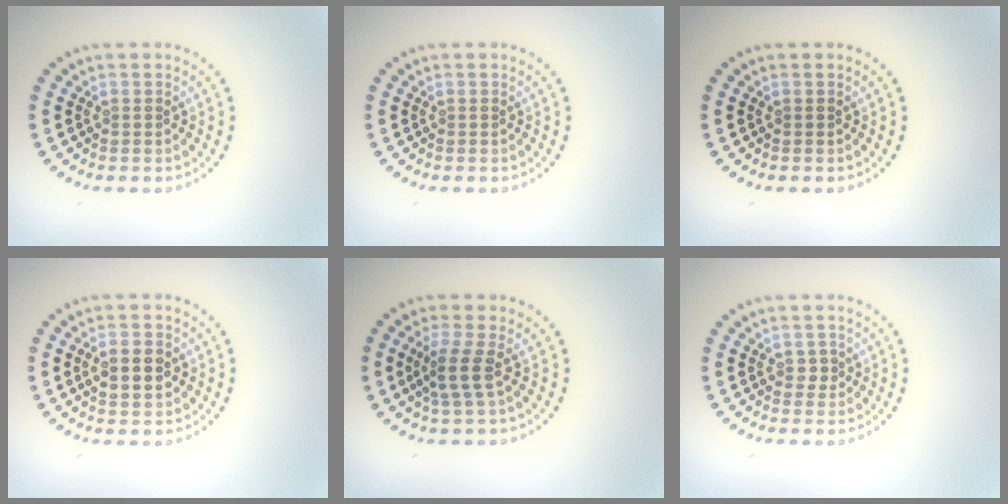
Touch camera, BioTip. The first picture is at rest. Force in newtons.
{"total": 0.0}
{"total": 0.0}
{"total": 3.0, "press": 3.0, "slide": 0.1}
{"total": 2.4, "press": 1.9, "slide": 1.4}
{"total": 0.9, "press": 0.8, "slide": 0.4}